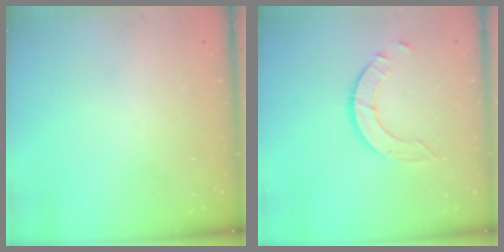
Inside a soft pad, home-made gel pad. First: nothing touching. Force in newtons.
{"total": 4.2, "press": 4.2, "slide": 0.2}